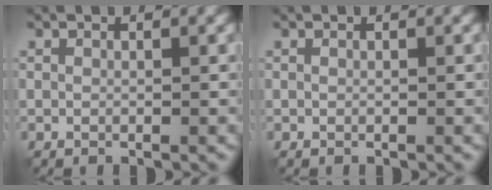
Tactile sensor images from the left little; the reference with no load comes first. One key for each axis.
{"total": 0.0}